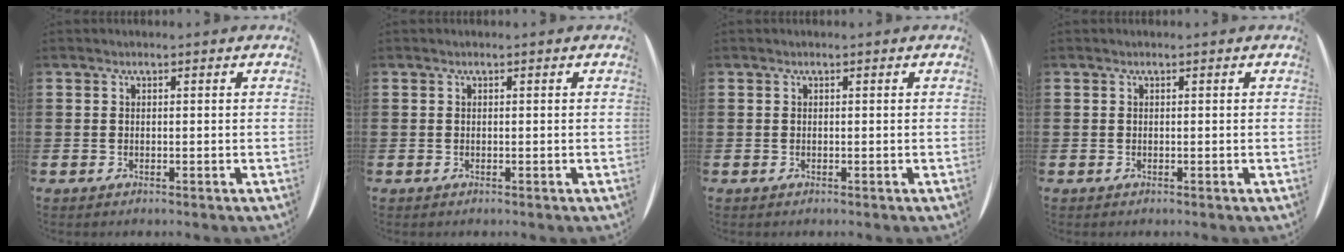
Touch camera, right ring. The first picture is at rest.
{"total": 0.0}
{"total": 0.0}
{"total": 0.0}